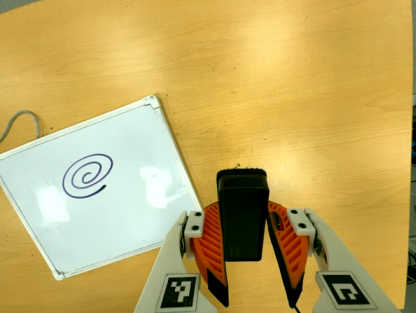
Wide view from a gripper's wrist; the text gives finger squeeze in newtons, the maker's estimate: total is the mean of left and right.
{"total": 6.2, "left": 5.0, "right": 7.4}